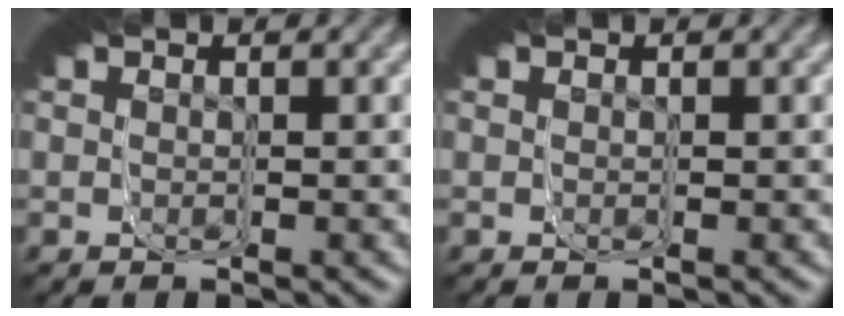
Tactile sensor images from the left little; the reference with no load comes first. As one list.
[{"total": 0.0}]